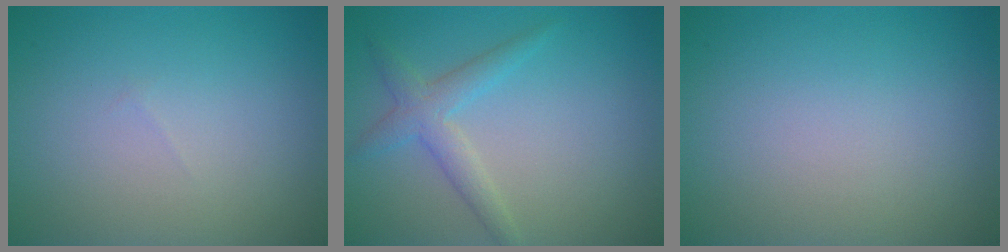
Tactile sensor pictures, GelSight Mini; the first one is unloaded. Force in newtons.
{"total": 2.6, "press": 2.6, "slide": 0.1}
{"total": 0.0}